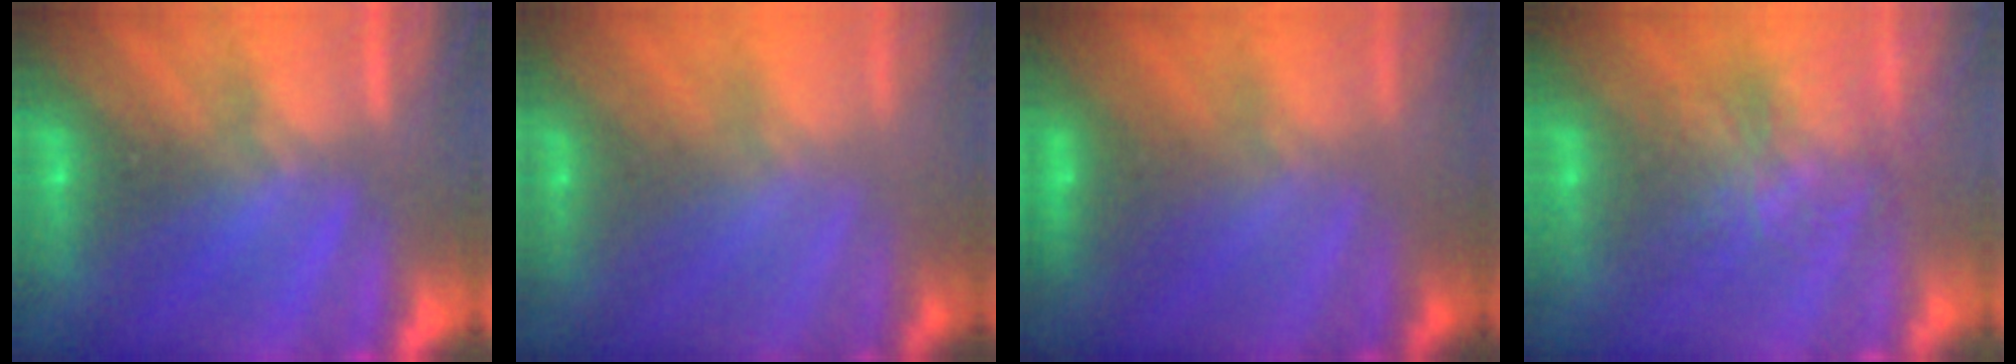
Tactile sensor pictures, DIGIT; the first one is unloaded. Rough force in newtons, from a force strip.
{"total": 1.7}
{"total": 2.4}
{"total": 4.5}